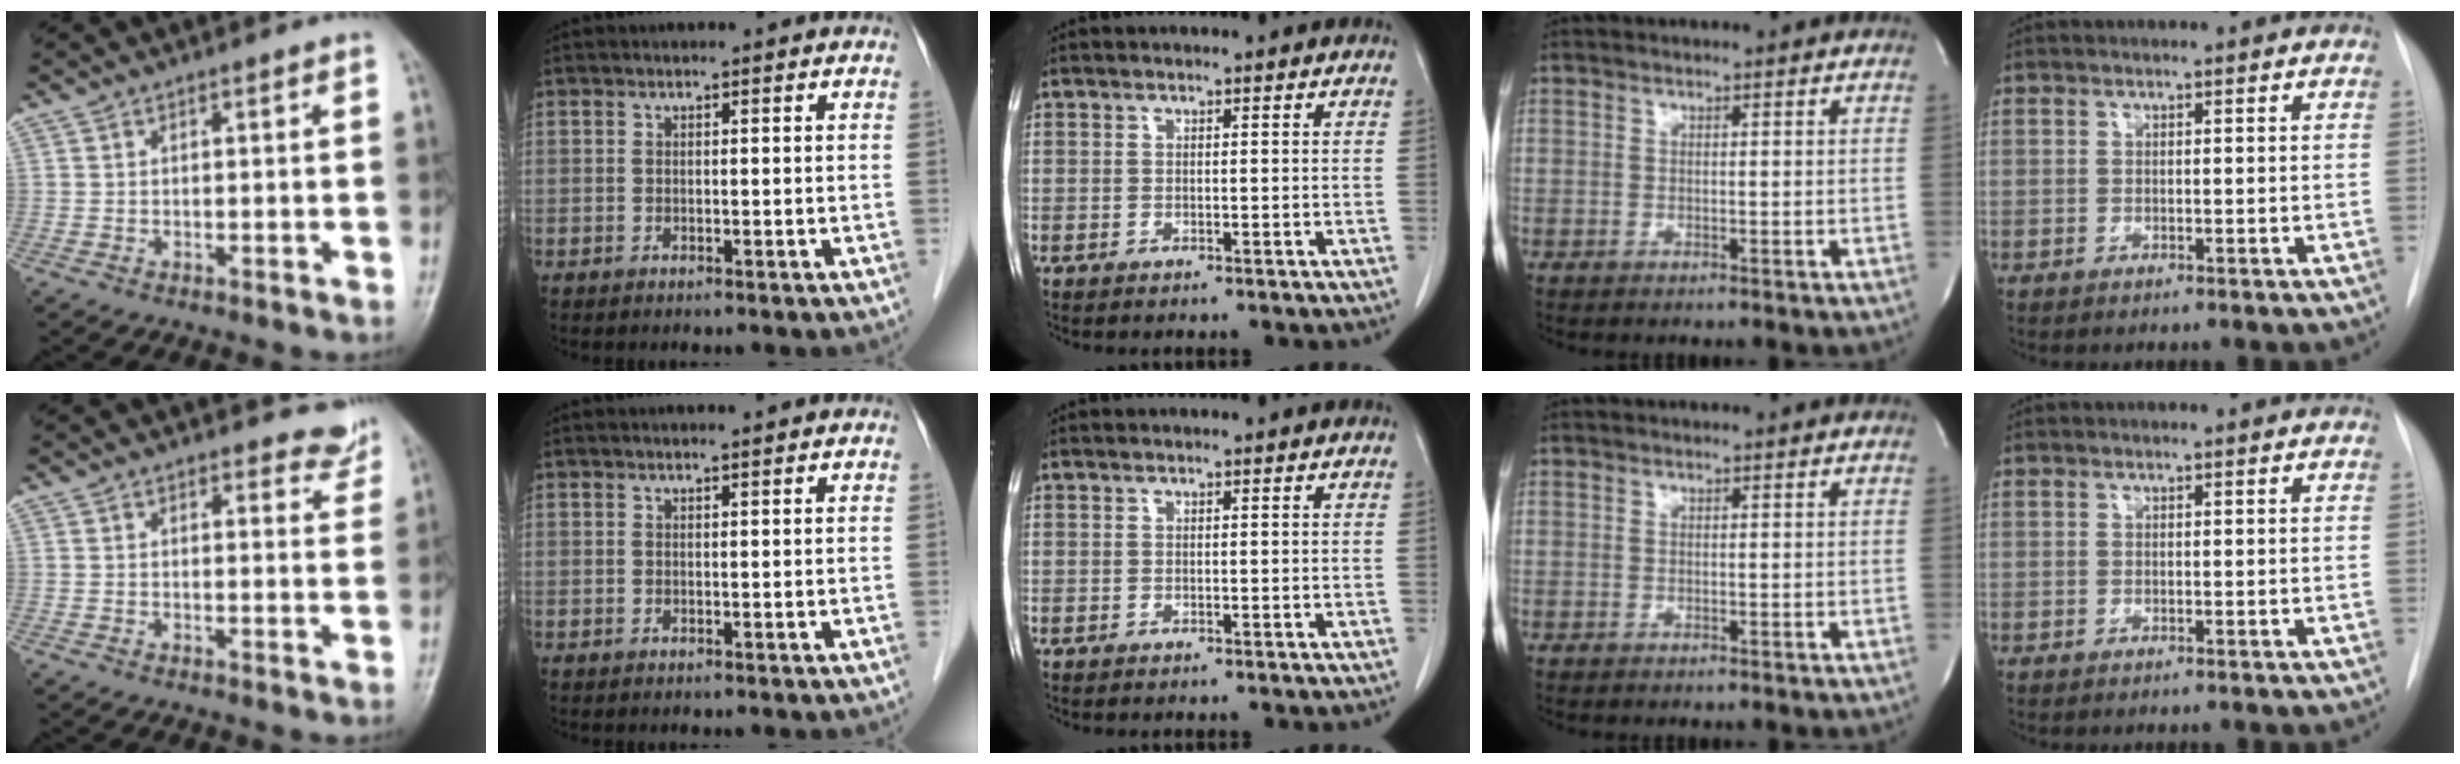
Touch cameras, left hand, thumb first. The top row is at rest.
{"thumb": {"total": 4.1, "force": [3.8, 1.5, 0.2], "torque": [0.028, -0.028, 0.027]}, "index": {"total": 0.7, "force": [0.6, -0.1, 0.3], "torque": [-0.010, -0.001, 0.012]}}